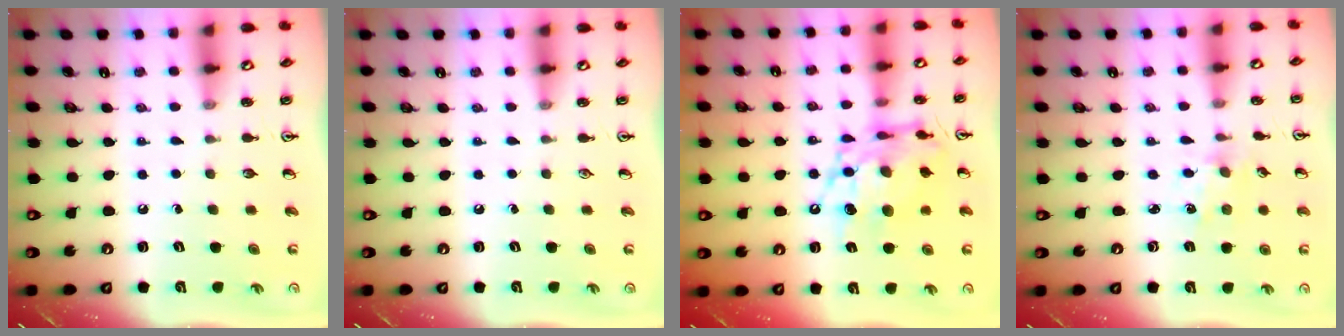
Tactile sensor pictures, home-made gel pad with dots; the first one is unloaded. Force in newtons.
{"total": 0.0}
{"total": 14.3, "press": 14.3, "slide": 1.4}
{"total": 1.2, "press": 1.2, "slide": 0.2}